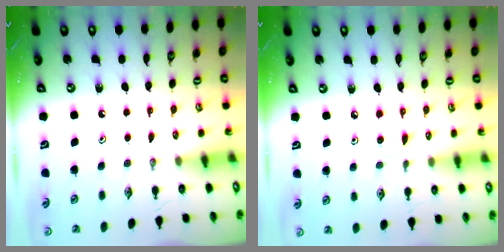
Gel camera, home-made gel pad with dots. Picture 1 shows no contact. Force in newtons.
{"total": 3.8, "press": 3.8, "slide": 0.3}